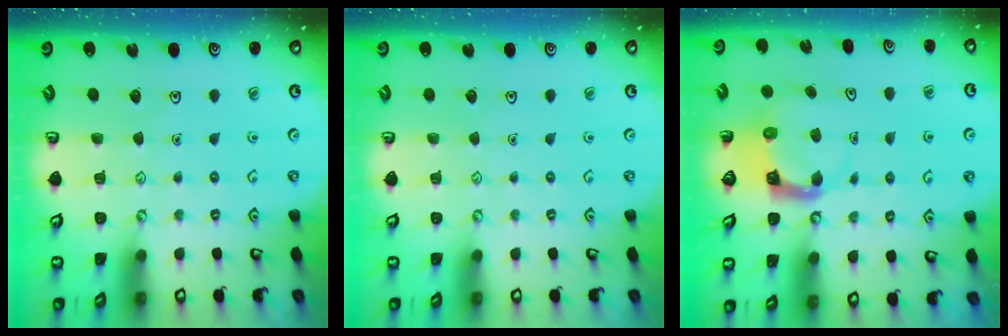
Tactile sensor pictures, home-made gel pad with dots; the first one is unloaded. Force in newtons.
{"total": 0.0}
{"total": 4.4, "press": 4.4, "slide": 0.3}